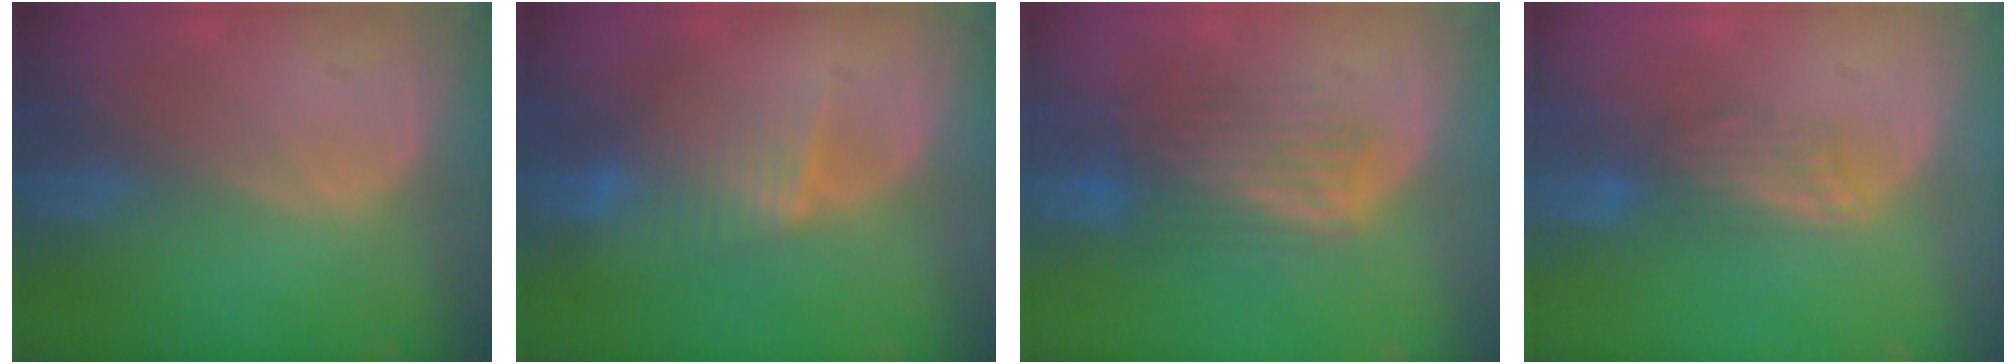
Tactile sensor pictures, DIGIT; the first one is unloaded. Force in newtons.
{"total": 4.5, "press": 4.5, "slide": 0.5}
{"total": 6.3, "press": 6.3, "slide": 0.5}
{"total": 3.3, "press": 3.1, "slide": 1.2}